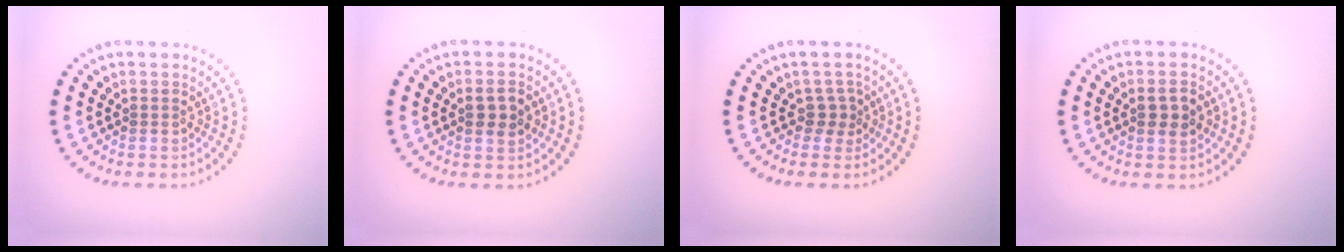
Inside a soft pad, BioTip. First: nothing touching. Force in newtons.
{"total": 2.1, "press": 2.1, "slide": 0.2}
{"total": 1.6, "press": 1.0, "slide": 1.2}
{"total": 2.1, "press": 2.1, "slide": 0.2}